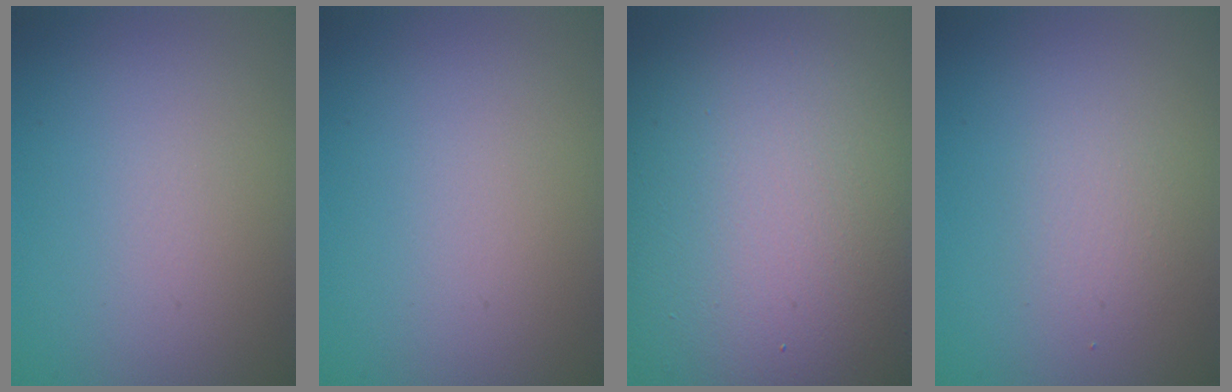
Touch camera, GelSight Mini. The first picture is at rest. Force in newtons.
{"total": 0.0}
{"total": 18.8, "press": 18.7, "slide": 1.3}
{"total": 1.5, "press": 1.5, "slide": 0.1}